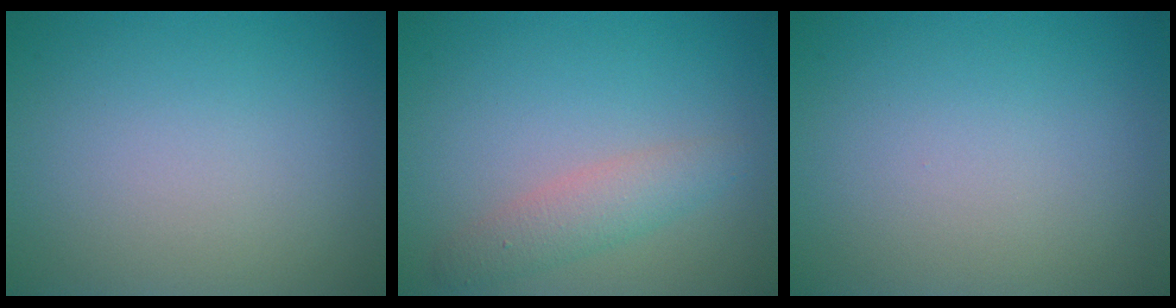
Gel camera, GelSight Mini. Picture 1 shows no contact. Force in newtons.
{"total": 2.6, "press": 2.6, "slide": 0.2}
{"total": 0.0}